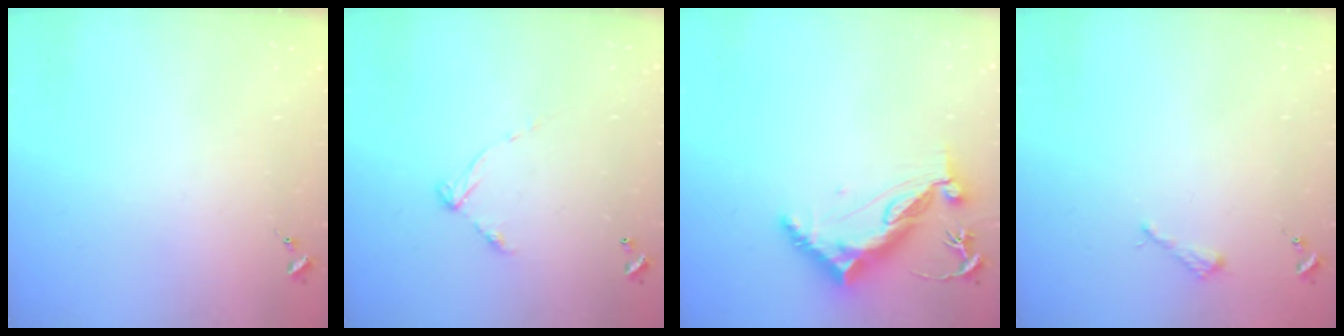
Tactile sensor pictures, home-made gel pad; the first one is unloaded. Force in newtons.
{"total": 5.8, "press": 5.8, "slide": 0.4}
{"total": 10.7, "press": 10.6, "slide": 1.2}
{"total": 2.6, "press": 2.6, "slide": 0.3}